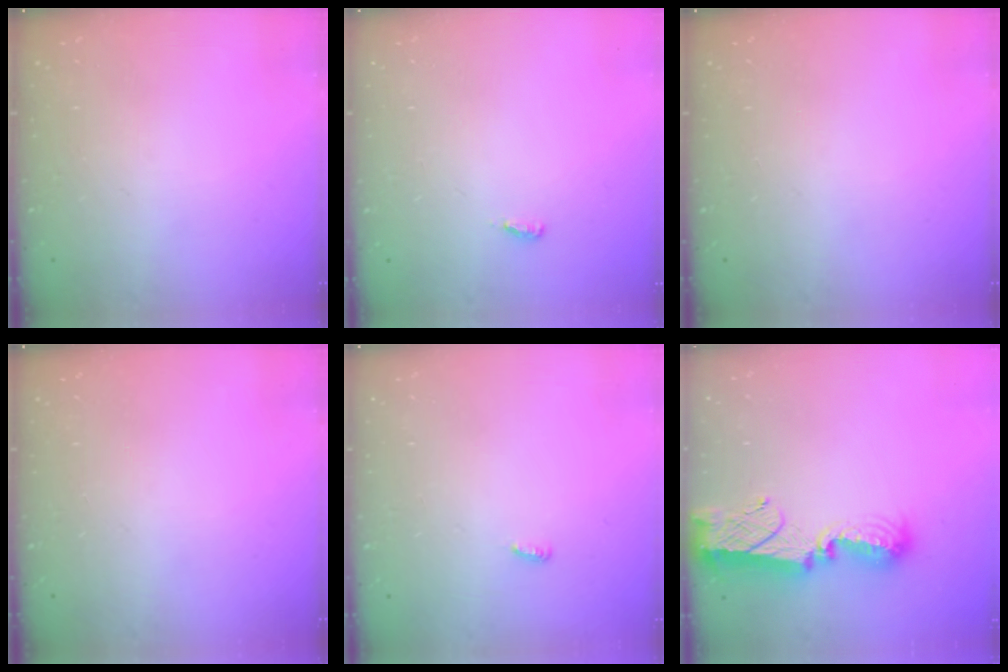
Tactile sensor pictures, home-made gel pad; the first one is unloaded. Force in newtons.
{"total": 2.6, "press": 2.4, "slide": 1.0}
{"total": 0.0}
{"total": 0.0}
{"total": 2.9, "press": 2.9, "slide": 0.2}
{"total": 12.3, "press": 12.3, "slide": 0.8}